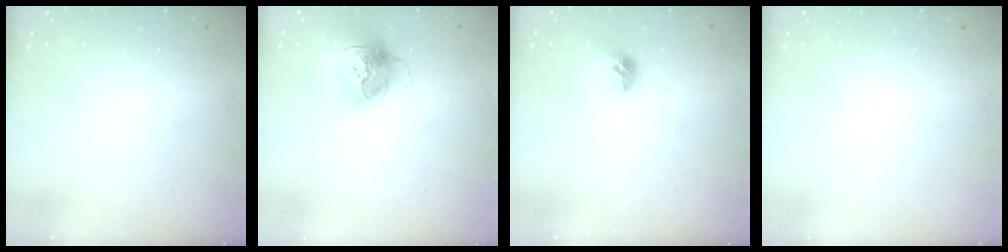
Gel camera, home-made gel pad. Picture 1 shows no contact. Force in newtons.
{"total": 15.7, "press": 15.6, "slide": 1.6}
{"total": 7.8, "press": 7.8, "slide": 0.4}
{"total": 0.0}